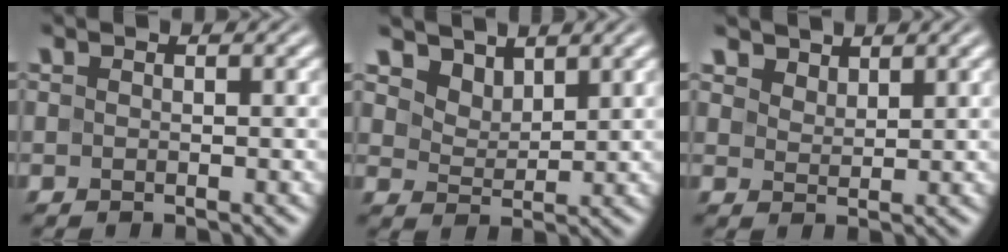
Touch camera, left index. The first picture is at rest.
{"total": 3.7, "force": [3.0, 1.8, 1.2], "torque": [-0.039, -0.016, 0.067]}
{"total": 2.3, "force": [2.1, 0.9, 0.4], "torque": [-0.014, -0.013, 0.049]}